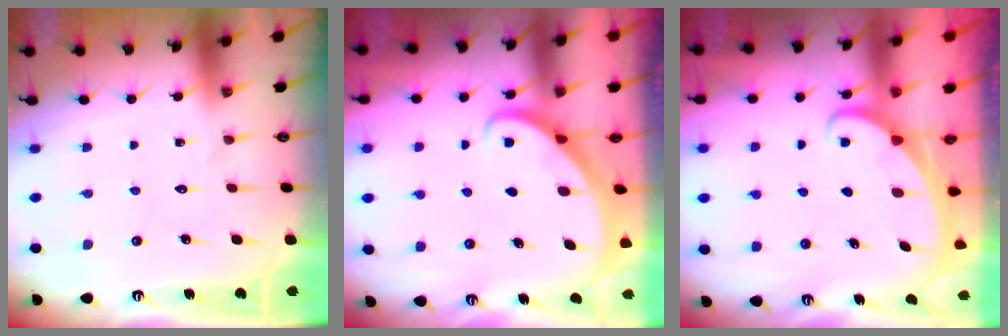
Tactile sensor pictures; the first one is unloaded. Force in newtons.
{"total": 2.5, "press": 2.5, "slide": 0.2}
{"total": 1.5, "press": 1.5, "slide": 0.1}